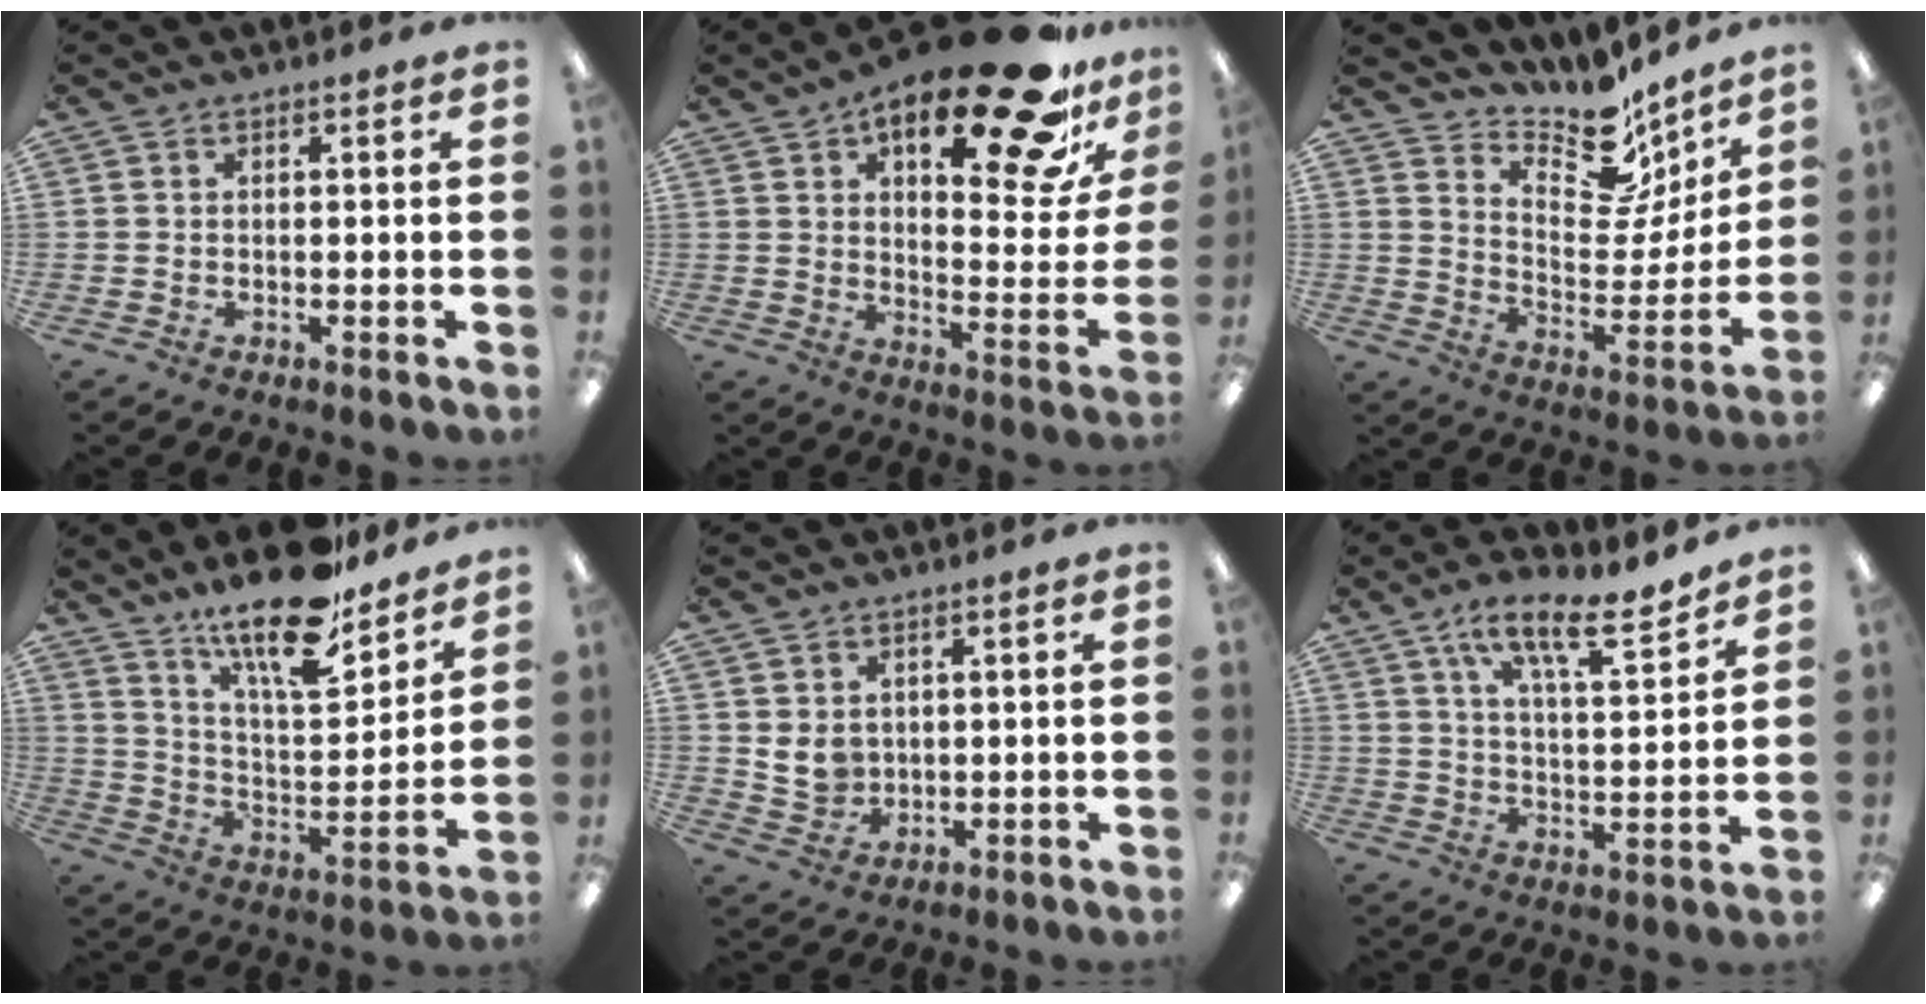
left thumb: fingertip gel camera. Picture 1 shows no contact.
{"total": 26.5, "force": [17.8, 9.1, 17.3], "torque": [-0.229, -0.109, 0.279]}
{"total": 13.9, "force": [12.1, 5.0, 4.7], "torque": [-0.073, -0.113, 0.209]}
{"total": 19.2, "force": [15.2, 5.5, 10.4], "torque": [-0.179, -0.105, 0.258]}
{"total": 5.6, "force": [2.4, 4.5, 2.3], "torque": [-0.044, -0.008, 0.046]}
{"total": 13.0, "force": [9.5, 3.8, 8.0], "torque": [-0.122, -0.052, 0.161]}